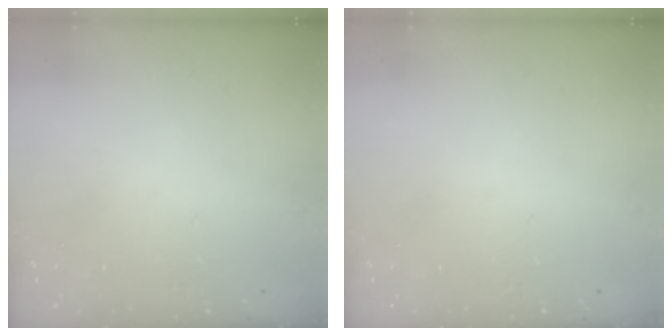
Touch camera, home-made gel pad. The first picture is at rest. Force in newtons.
{"total": 0.0}